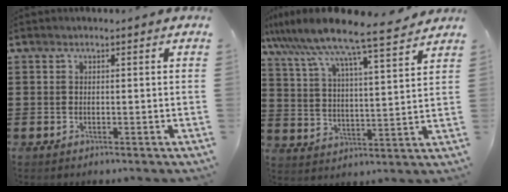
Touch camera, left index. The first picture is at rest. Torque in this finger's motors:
{"motor_torque": [1.08, -1.06, 0.58, 0.21]}